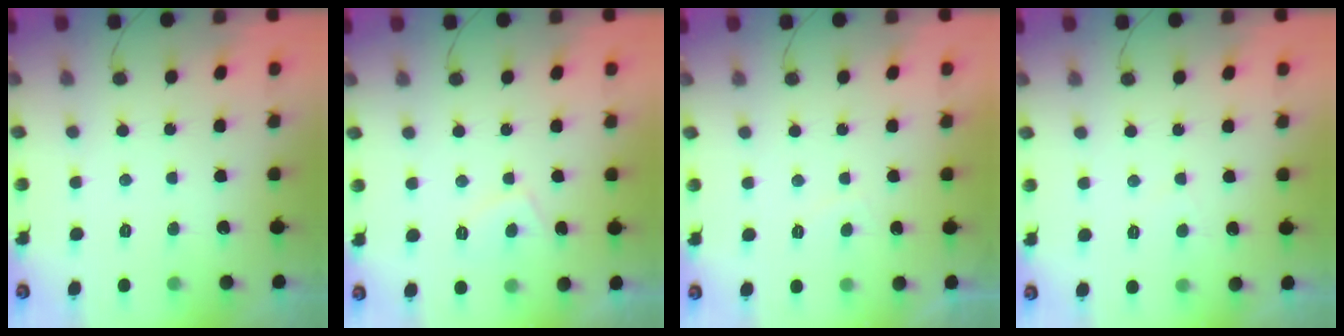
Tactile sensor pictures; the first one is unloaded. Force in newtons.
{"total": 2.8, "press": 2.8, "slide": 0.7}
{"total": 0.9, "press": 0.7, "slide": 0.5}
{"total": 3.1, "press": 3.1, "slide": 0.3}